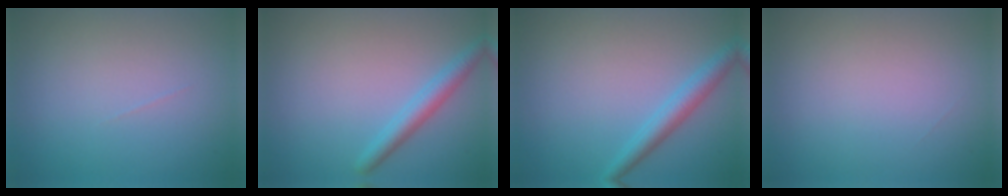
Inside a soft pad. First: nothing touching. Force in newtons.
{"total": 2.3, "press": 2.3, "slide": 0.1}
{"total": 2.6, "press": 2.5, "slide": 0.1}
{"total": 0.0}